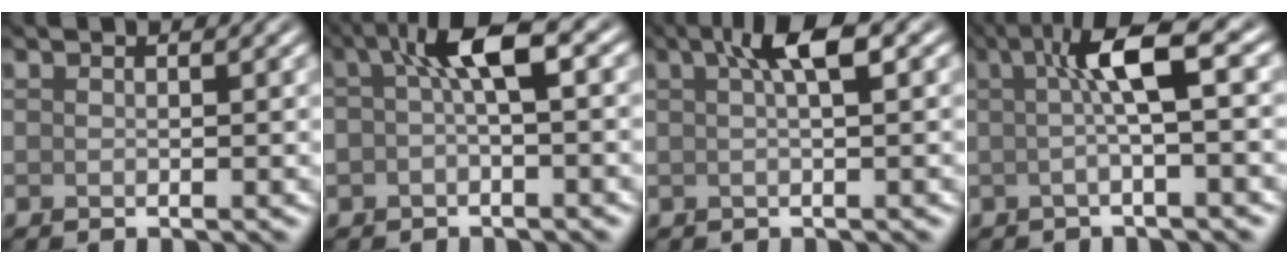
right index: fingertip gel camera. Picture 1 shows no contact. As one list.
[{"total": 4.4, "force": [0.3, 1.4, 4.1], "torque": [-0.065, 0.020, -0.005]}, {"total": 3.7, "force": [1.3, 0.7, 3.4], "torque": [-0.050, 0.013, 0.017]}, {"total": 5.4, "force": [0.8, 0.9, 5.3], "torque": [-0.086, 0.017, 0.008]}]